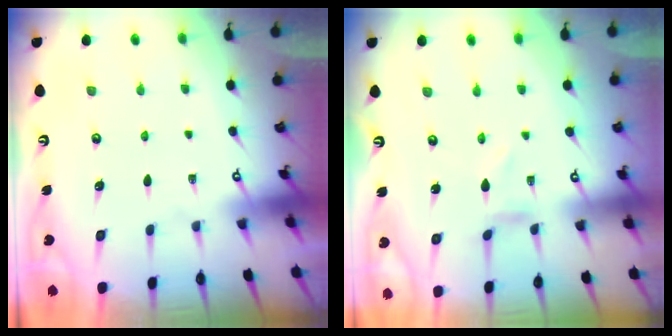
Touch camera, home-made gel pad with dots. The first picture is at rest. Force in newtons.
{"total": 1.2, "press": 1.2, "slide": 0.2}